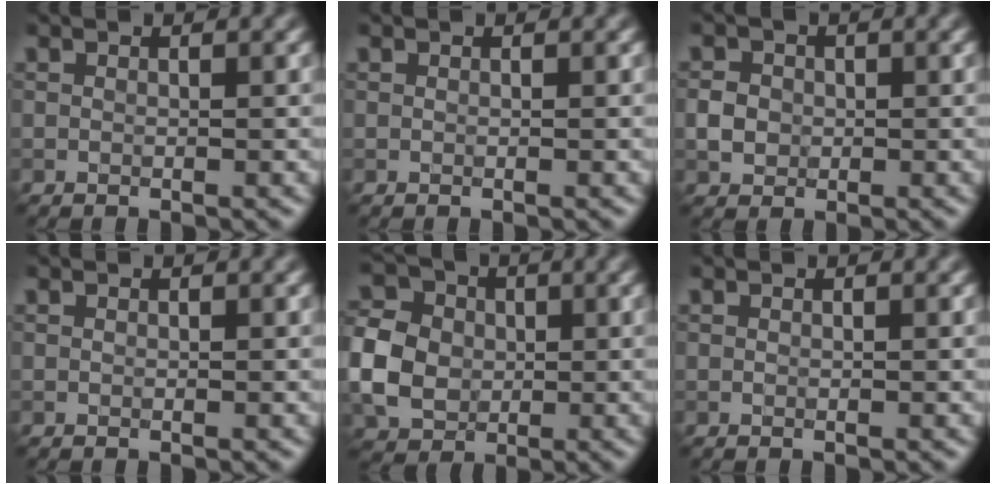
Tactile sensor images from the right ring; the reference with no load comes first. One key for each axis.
{"total": 0.0}
{"total": 2.1, "fx": -0.2, "fy": 1.9, "fz": 0.9, "tx": -0.013, "ty": -0.001, "tz": -0.004}
{"total": 0.0}
{"total": 6.5, "fx": -0.6, "fy": 5.5, "fz": 3.5, "tx": -0.082, "ty": 0.010, "tz": -0.021}
{"total": 0.0}